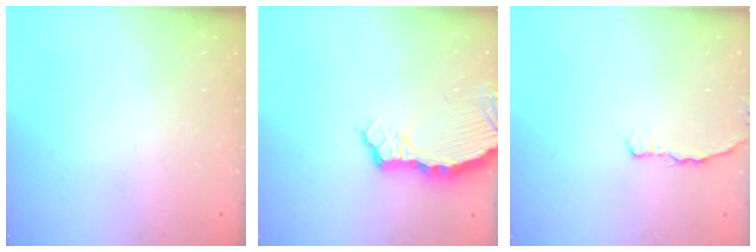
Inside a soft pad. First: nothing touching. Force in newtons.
{"total": 5.0, "press": 5.0, "slide": 0.4}
{"total": 2.0, "press": 2.0, "slide": 0.3}